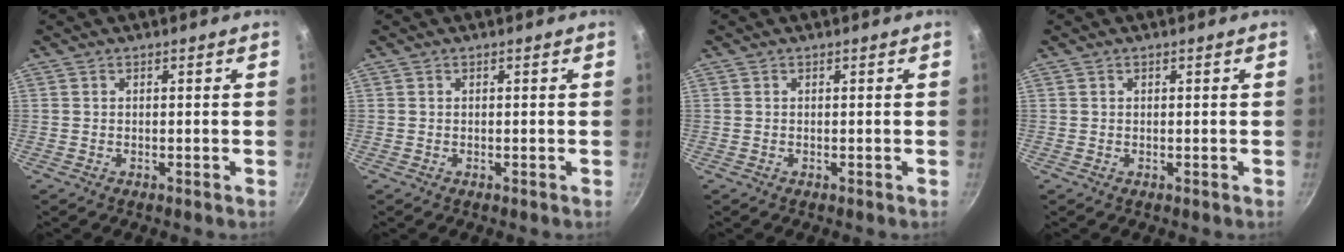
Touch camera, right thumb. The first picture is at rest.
{"total": 0.0}
{"total": 0.0}
{"total": 0.0}